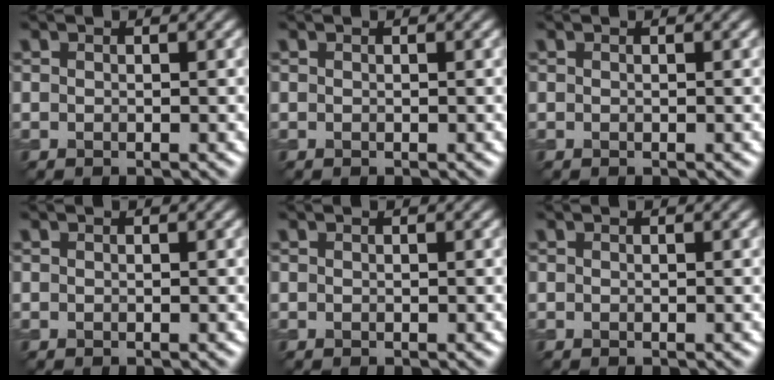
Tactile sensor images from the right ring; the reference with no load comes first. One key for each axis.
{"total": 0.0}
{"total": 0.0}
{"total": 0.0}
{"total": 0.0}
{"total": 0.0}